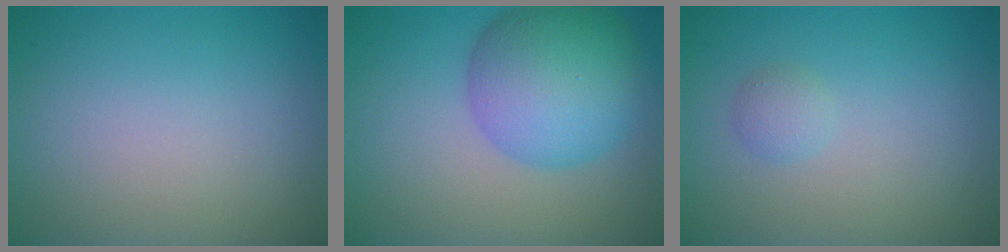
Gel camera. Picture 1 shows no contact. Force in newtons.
{"total": 9.0, "press": 9.0, "slide": 0.3}
{"total": 1.1, "press": 1.1, "slide": 0.0}